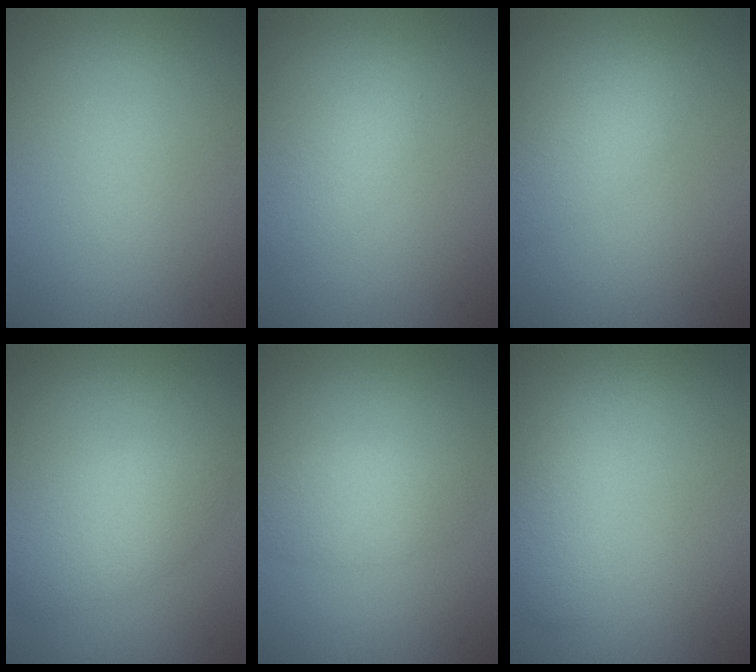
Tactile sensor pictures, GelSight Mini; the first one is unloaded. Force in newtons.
{"total": 1.8, "press": 1.8, "slide": 0.1}
{"total": 2.2, "press": 2.2, "slide": 0.2}
{"total": 3.7, "press": 3.7, "slide": 0.3}
{"total": 2.7, "press": 2.7, "slide": 0.1}
{"total": 2.3, "press": 2.3, "slide": 0.1}